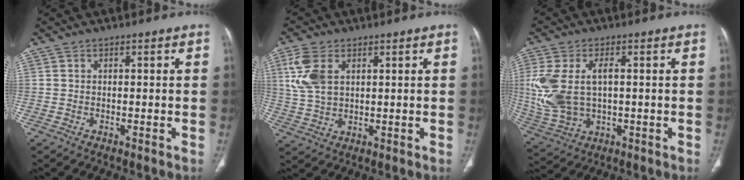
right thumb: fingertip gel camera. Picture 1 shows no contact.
{"total": 8.4, "force": [2.9, 5.1, 6.1], "torque": [-0.136, -0.001, 0.063]}
{"total": 13.8, "force": [1.0, 8.2, 11.0], "torque": [-0.254, 0.004, 0.034]}